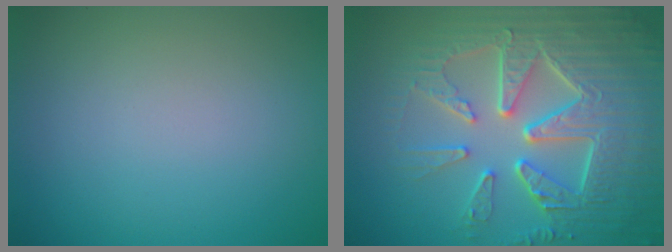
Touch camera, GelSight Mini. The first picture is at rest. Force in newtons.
{"total": 9.2, "press": 6.6, "slide": 6.4}